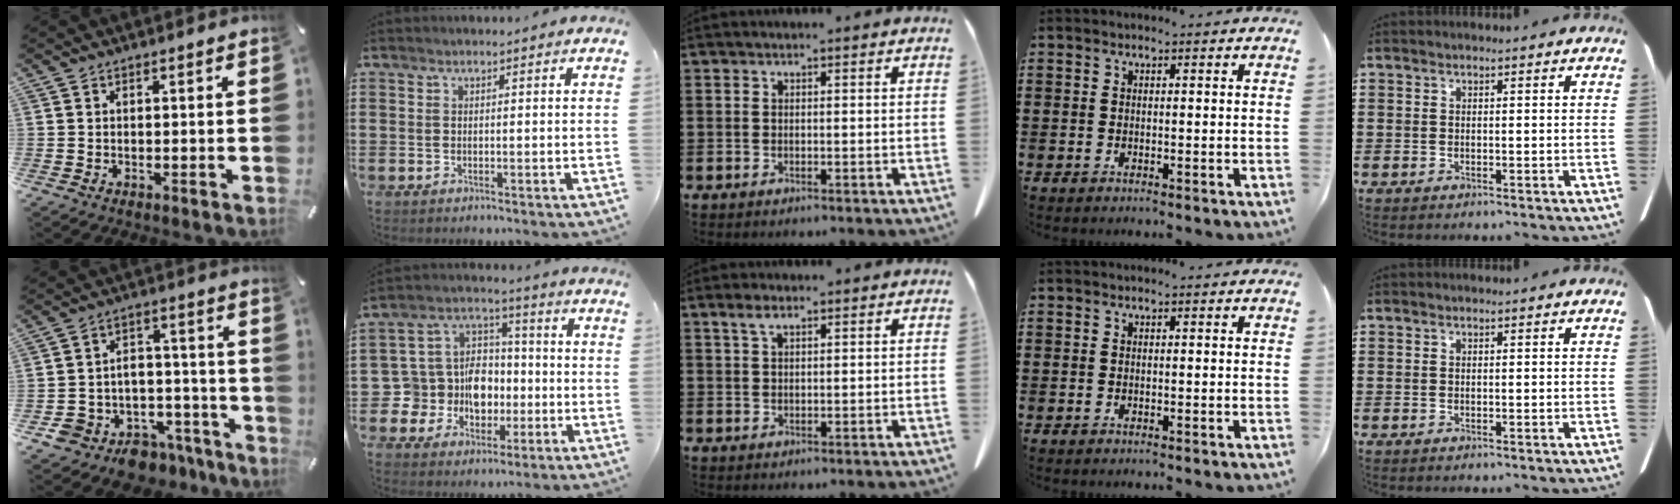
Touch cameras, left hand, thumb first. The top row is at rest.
{"thumb": {"total": 10.2, "force": [-7.4, 6.8, 1.6], "torque": [-0.007, 0.050, -0.122]}, "index": {"total": 9.8, "force": [-2.0, 9.2, 3.0], "torque": [-0.106, 0.005, -0.032]}, "middle": {"total": 2.5, "force": [1.5, 0.8, 1.9], "torque": [-0.042, 0.003, 0.026]}}